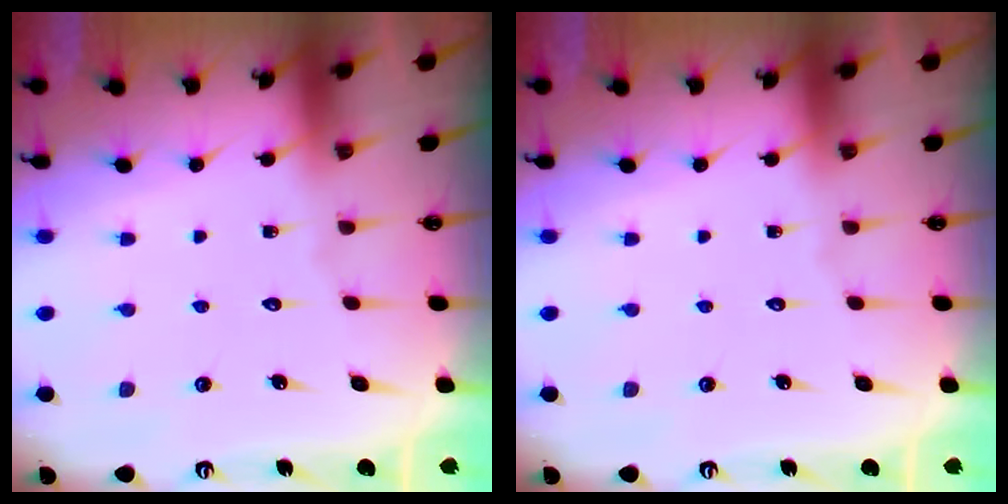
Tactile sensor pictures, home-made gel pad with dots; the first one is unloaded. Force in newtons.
{"total": 0.0}